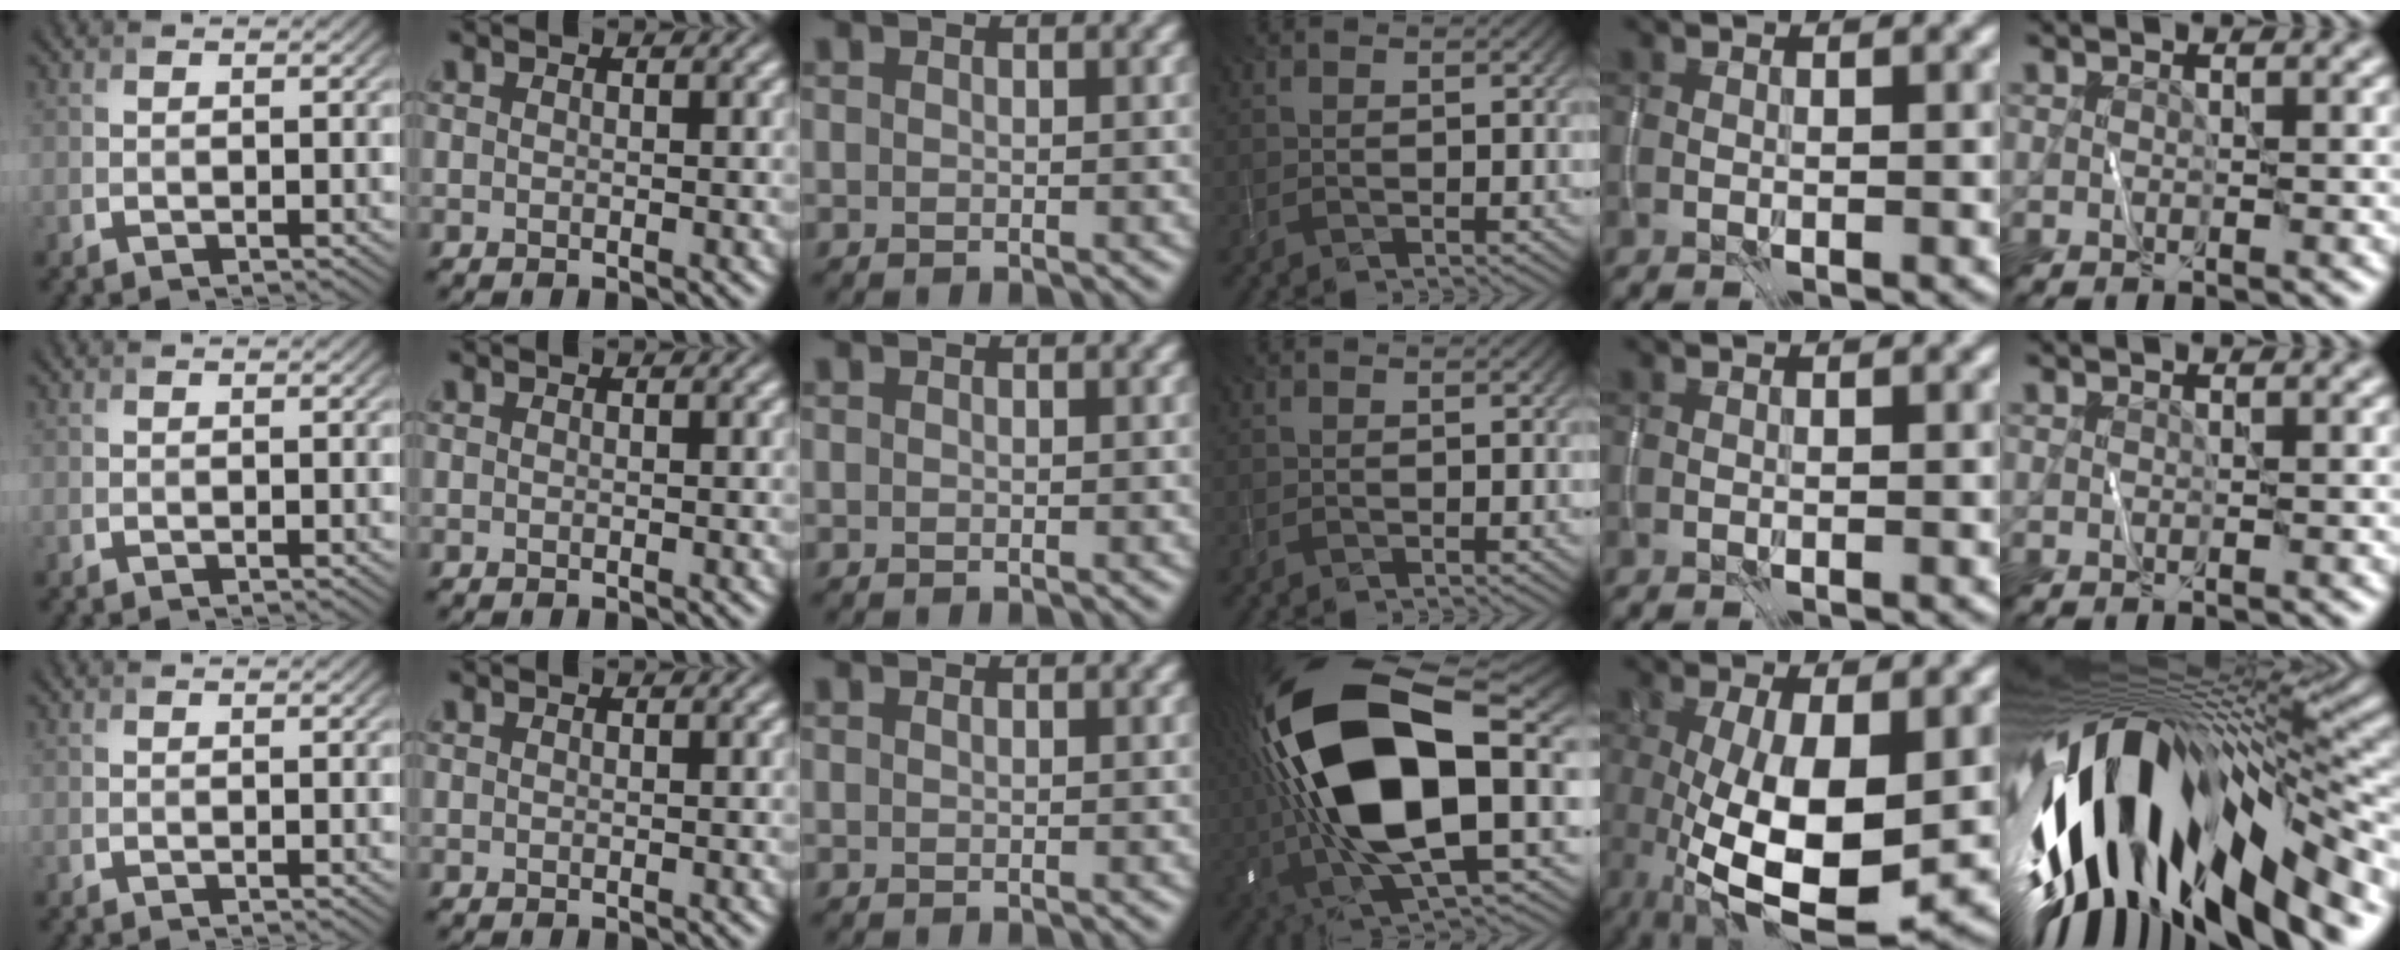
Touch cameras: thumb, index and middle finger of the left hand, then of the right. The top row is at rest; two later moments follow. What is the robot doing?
{"motion": "wipe", "object": "whiteboard"}